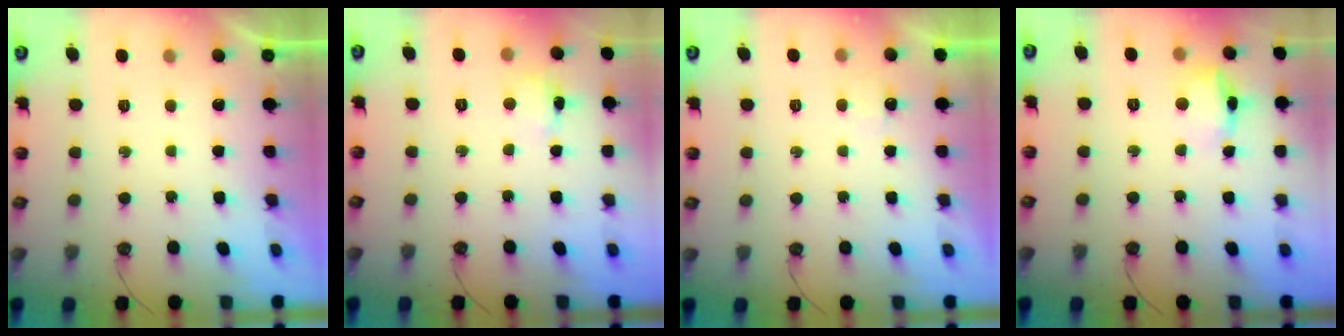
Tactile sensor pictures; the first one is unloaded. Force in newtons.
{"total": 2.8, "press": 2.8, "slide": 0.5}
{"total": 2.9, "press": 2.8, "slide": 0.5}
{"total": 11.1, "press": 11.1, "slide": 0.8}